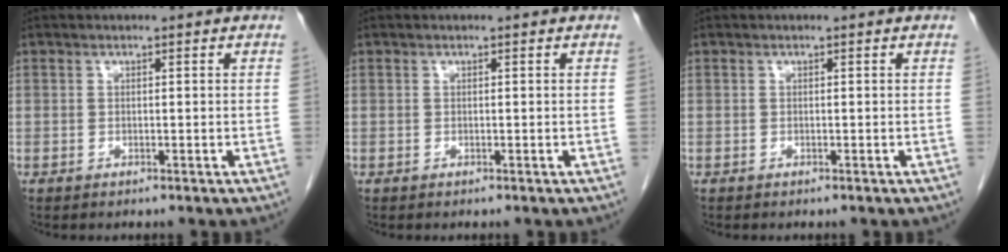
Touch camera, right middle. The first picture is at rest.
{"total": 0.0}
{"total": 0.0}